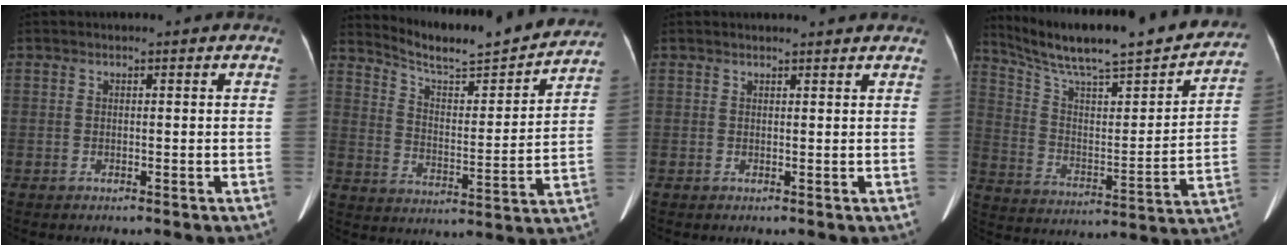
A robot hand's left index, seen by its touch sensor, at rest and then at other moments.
{"total": 16.9, "force": [16.1, 1.0, 5.0], "torque": [-0.087, -0.027, 0.230]}
{"total": 2.4, "force": [2.4, 0.3, 0.4], "torque": [-0.012, 0.010, 0.026]}
{"total": 27.5, "force": [23.8, 3.6, 13.4], "torque": [-0.217, -0.029, 0.339]}